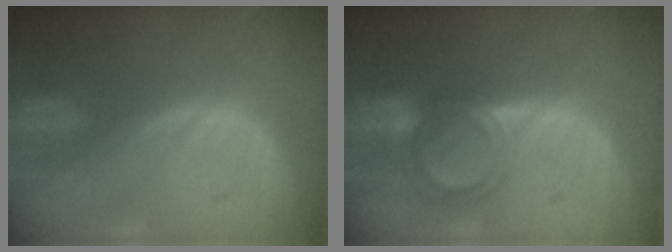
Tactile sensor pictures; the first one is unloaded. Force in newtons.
{"total": 6.1, "press": 5.3, "slide": 3.1}